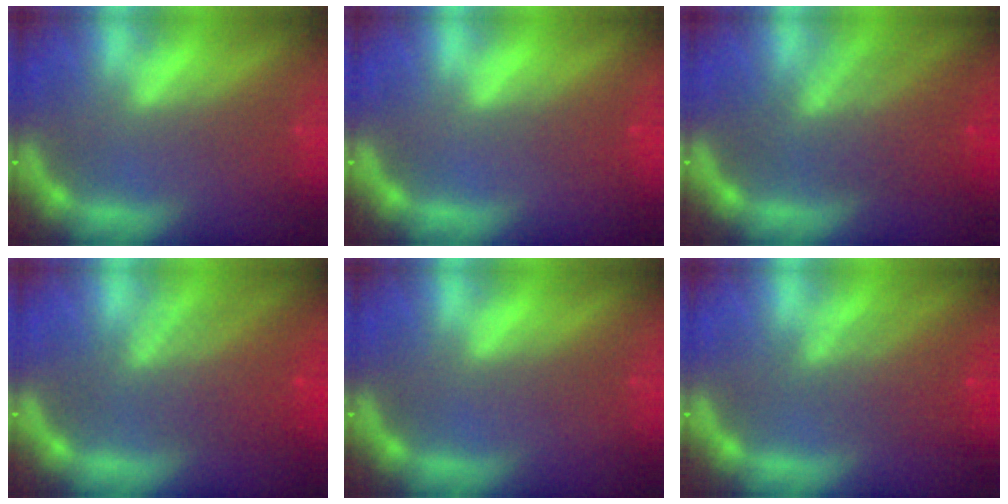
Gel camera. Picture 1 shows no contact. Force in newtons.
{"total": 1.5}
{"total": 7.1}
{"total": 6.6}
{"total": 0.0}
{"total": 4.6}